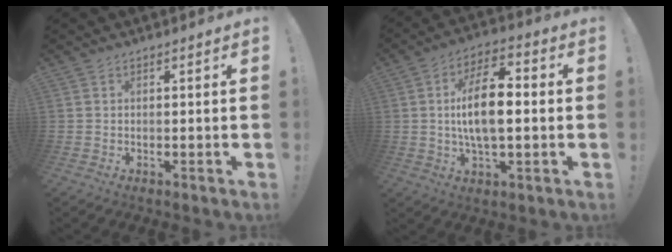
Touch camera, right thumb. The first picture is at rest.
{"total": 13.9, "force": [0.2, 6.4, 12.3], "torque": [-0.213, 0.010, -0.002]}